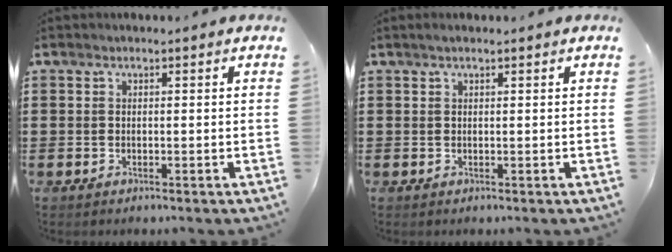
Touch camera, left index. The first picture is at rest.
{"total": 0.8, "force": [0.5, 0.0, 0.6], "torque": [-0.012, 0.003, 0.009]}